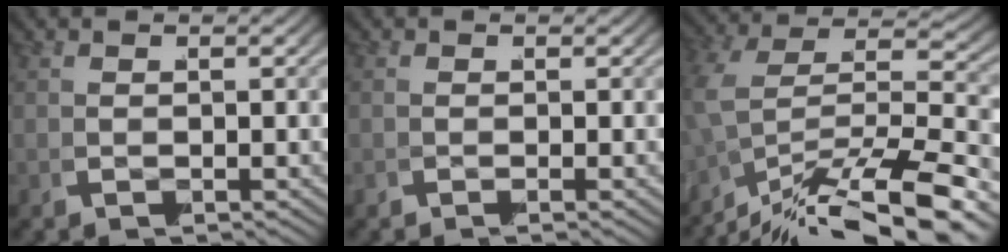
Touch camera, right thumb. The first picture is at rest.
{"total": 0.0}
{"total": 10.7, "force": [-5.1, 5.6, 7.6], "torque": [-0.144, -0.035, -0.054]}